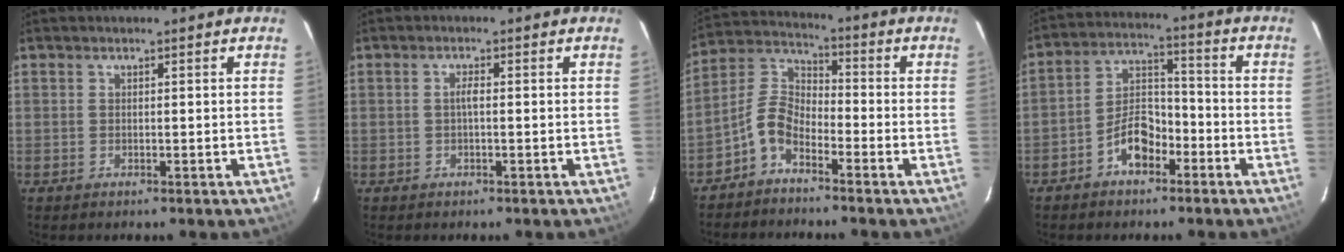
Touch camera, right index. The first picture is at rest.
{"total": 1.3, "force": [-0.2, 0.2, 1.3], "torque": [-0.025, 0.005, -0.005]}
{"total": 6.5, "force": [-4.3, 3.1, 3.8], "torque": [-0.087, 0.021, -0.096]}
{"total": 7.9, "force": [-4.7, 4.4, 4.7], "torque": [-0.089, 0.024, -0.079]}